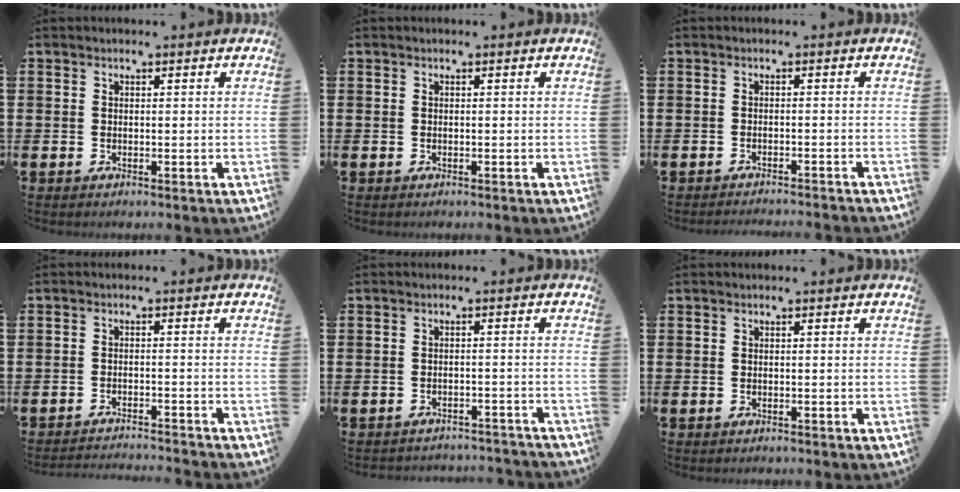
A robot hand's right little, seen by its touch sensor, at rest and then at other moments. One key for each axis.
{"total": 0.0}
{"total": 1.2, "fx": -1.2, "fy": -0.2, "fz": 0.0, "tx": 0.001, "ty": 0.002, "tz": -0.025}
{"total": 2.0, "fx": -2.0, "fy": -0.3, "fz": -0.1, "tx": -0.001, "ty": 0.003, "tz": -0.042}
{"total": 1.9, "fx": -1.9, "fy": 0.0, "fz": -0.2, "tx": -0.003, "ty": 0.002, "tz": -0.041}
{"total": 0.0}